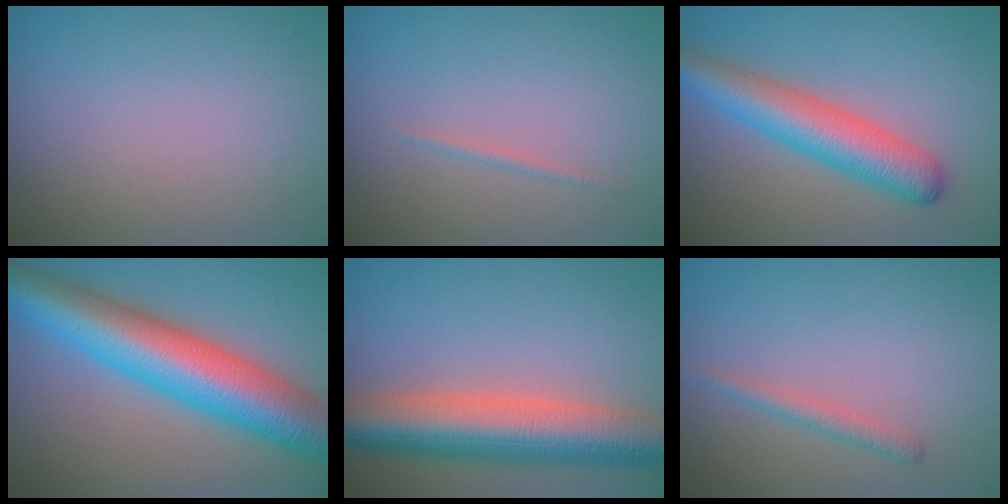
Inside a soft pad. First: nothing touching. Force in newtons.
{"total": 0.6, "press": 0.6, "slide": 0.0}
{"total": 6.4, "press": 6.4, "slide": 0.2}
{"total": 12.2, "press": 12.2, "slide": 0.2}
{"total": 10.2, "press": 10.2, "slide": 0.6}
{"total": 1.5, "press": 1.5, "slide": 0.1}